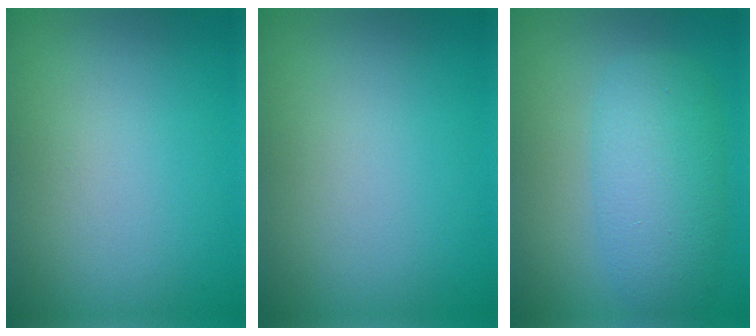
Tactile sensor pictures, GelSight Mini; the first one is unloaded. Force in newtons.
{"total": 0.0}
{"total": 5.5, "press": 5.5, "slide": 0.1}